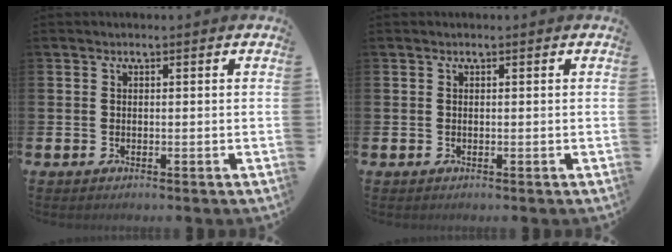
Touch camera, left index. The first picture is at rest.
{"total": 0.0}